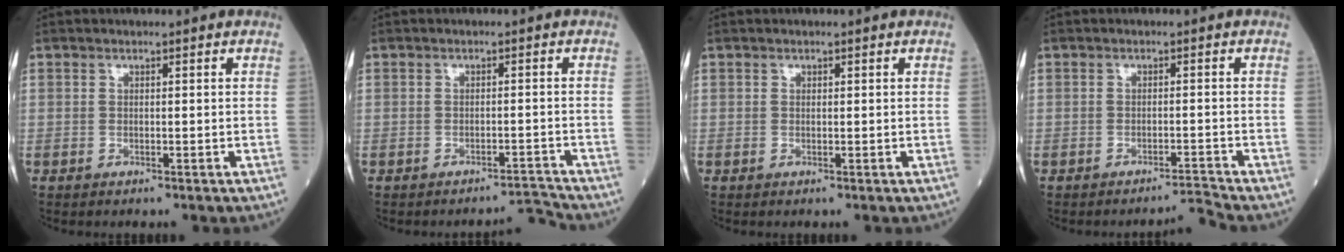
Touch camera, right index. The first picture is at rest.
{"total": 2.5, "force": [-2.3, -0.7, -0.5], "torque": [0.015, 0.001, -0.030]}
{"total": 0.0}
{"total": 2.5, "force": [-2.2, -1.1, -0.3], "torque": [0.010, -0.002, -0.031]}